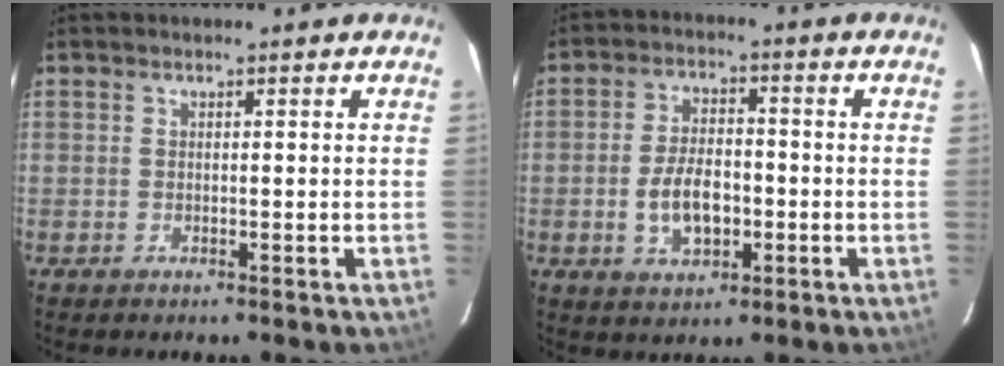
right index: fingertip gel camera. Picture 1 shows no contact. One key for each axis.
{"total": 8.1, "fx": -2.1, "fy": 4.6, "fz": 6.4, "tx": -0.127, "ty": 0.004, "tz": -0.028}